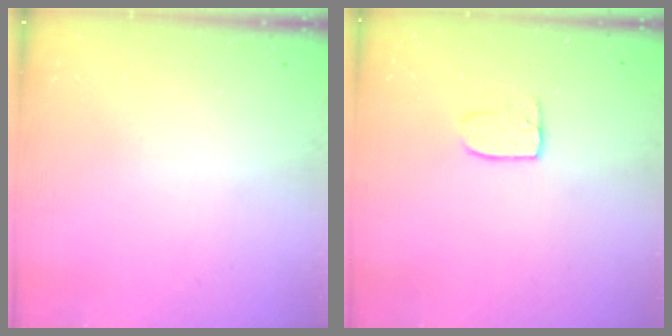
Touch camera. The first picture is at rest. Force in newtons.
{"total": 4.9, "press": 4.9, "slide": 0.3}